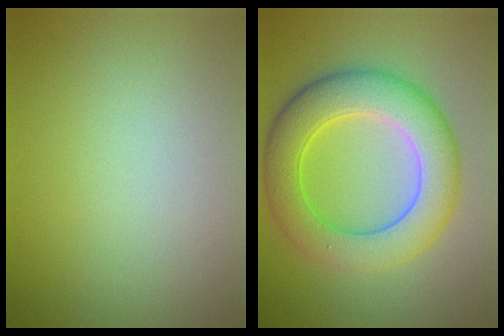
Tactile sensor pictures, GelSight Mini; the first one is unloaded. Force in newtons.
{"total": 7.6, "press": 7.6, "slide": 0.1}